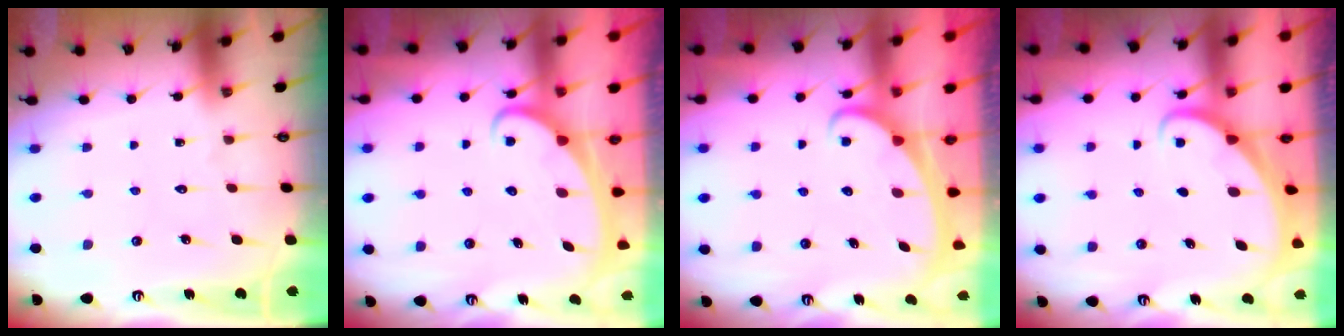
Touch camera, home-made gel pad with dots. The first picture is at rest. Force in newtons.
{"total": 2.6, "press": 2.6, "slide": 0.3}
{"total": 2.2, "press": 2.2, "slide": 0.4}
{"total": 1.6, "press": 1.6, "slide": 0.0}